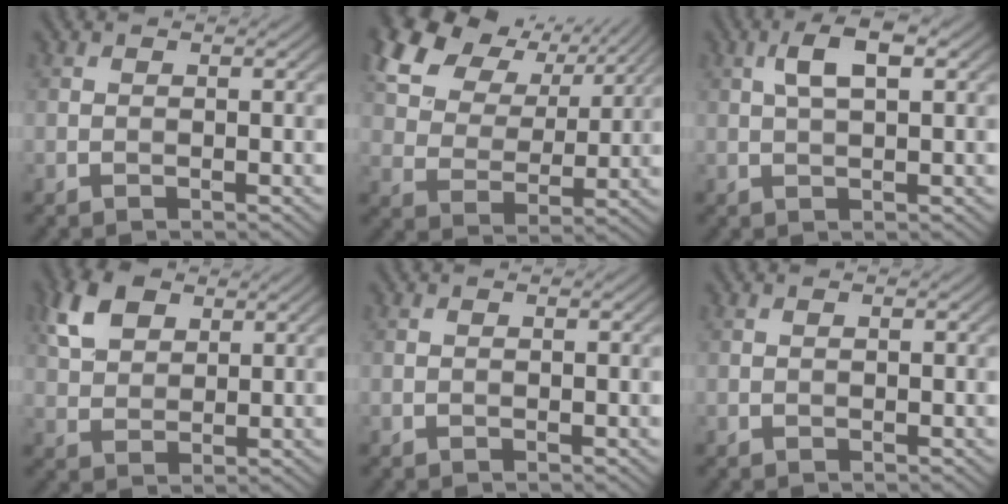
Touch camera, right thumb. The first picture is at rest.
{"total": 13.8, "force": [7.6, 8.5, 7.6], "torque": [-0.208, 0.023, 0.144]}
{"total": 4.4, "force": [1.5, 1.4, 3.9], "torque": [-0.082, 0.009, 0.024]}
{"total": 6.0, "force": [3.0, 3.8, 3.6], "torque": [-0.083, 0.009, 0.056]}
{"total": 0.0}
{"total": 0.0}